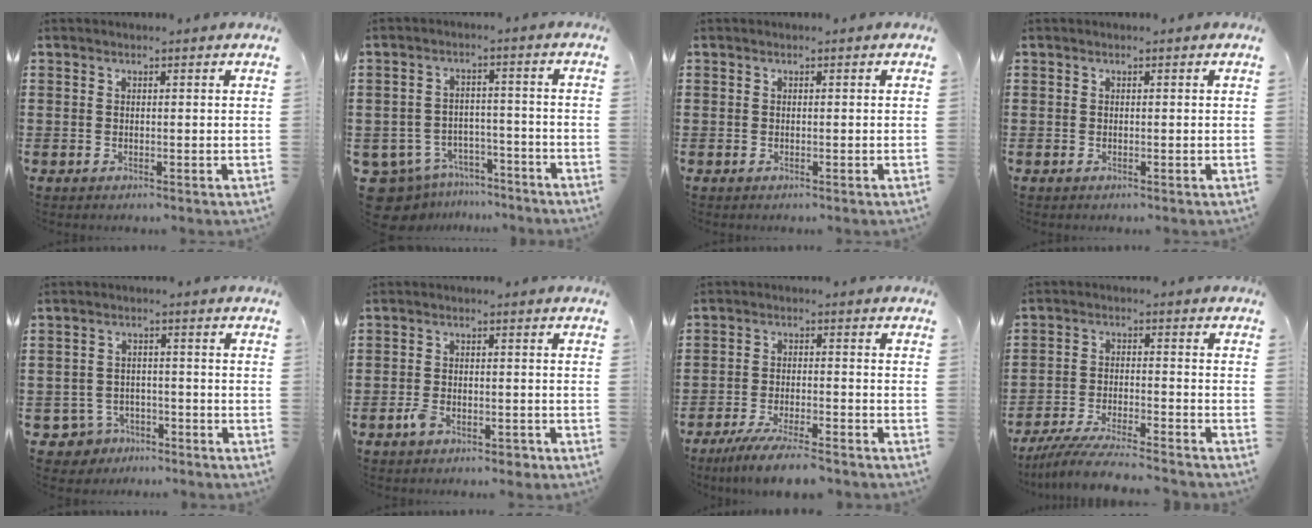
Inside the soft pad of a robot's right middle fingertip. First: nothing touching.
{"total": 6.8, "force": [-6.3, 2.5, 1.0], "torque": [-0.040, 0.017, -0.131]}
{"total": 0.0}
{"total": 0.0}
{"total": 3.6, "force": [-3.0, 1.8, 0.5], "torque": [-0.032, 0.000, -0.068]}
{"total": 3.2, "force": [-2.1, 1.5, 1.9], "torque": [-0.046, 0.000, -0.043]}
{"total": 5.7, "force": [-5.0, 0.2, 2.8], "torque": [-0.063, -0.014, -0.095]}
{"total": 6.5, "force": [-6.1, 0.2, 2.3], "torque": [-0.053, -0.009, -0.119]}